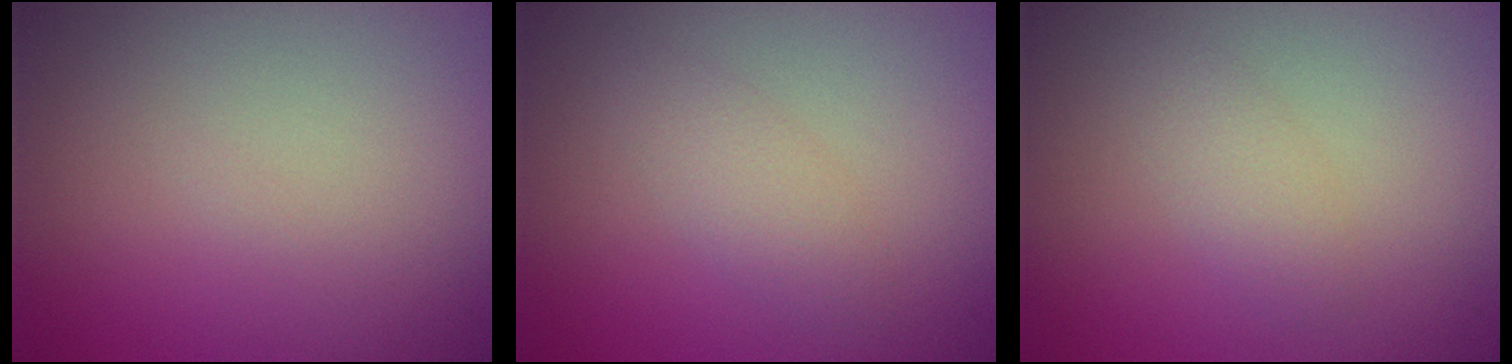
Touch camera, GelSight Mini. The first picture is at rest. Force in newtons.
{"total": 1.8, "press": 1.8, "slide": 0.2}
{"total": 1.6, "press": 1.6, "slide": 0.1}